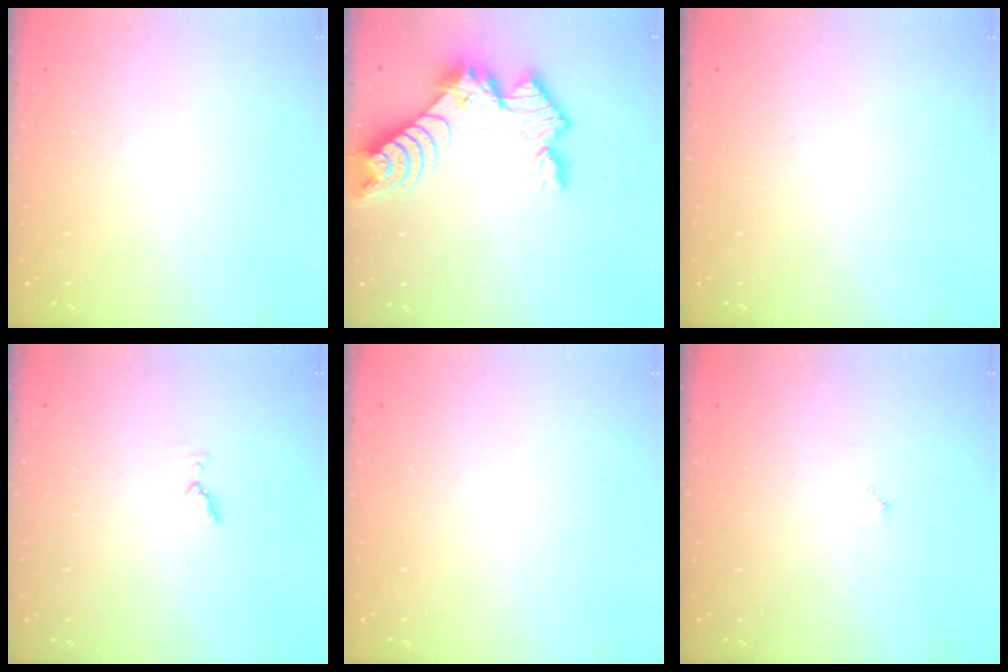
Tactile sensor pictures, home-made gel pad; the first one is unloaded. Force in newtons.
{"total": 11.3, "press": 11.3, "slide": 0.8}
{"total": 0.0}
{"total": 3.3, "press": 3.2, "slide": 0.7}
{"total": 0.0}
{"total": 3.0, "press": 2.9, "slide": 0.3}